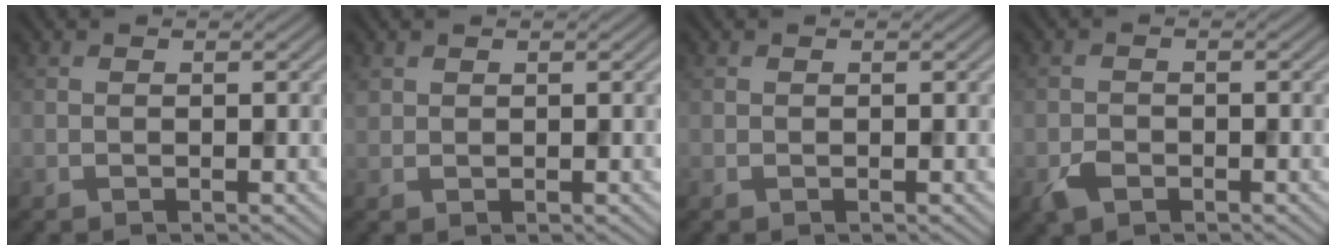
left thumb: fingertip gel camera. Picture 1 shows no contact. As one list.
[{"total": 1.0, "force": [0.8, 0.6, 0.2], "torque": [-0.006, -0.001, 0.018]}, {"total": 0.0}, {"total": 2.2, "force": [-1.3, 1.5, 1.1], "torque": [-0.024, -0.004, -0.027]}]